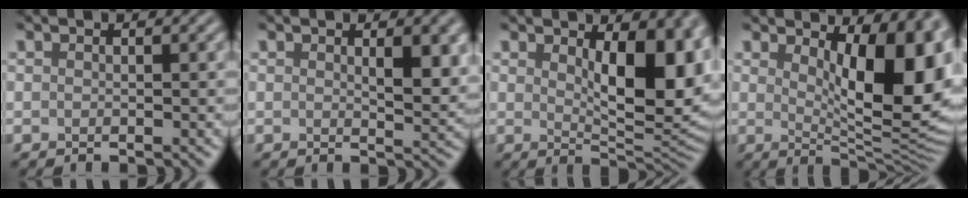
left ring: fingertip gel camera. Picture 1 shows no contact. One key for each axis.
{"total": 3.3, "fx": 1.1, "fy": 1.0, "fz": 2.9, "tx": -0.039, "ty": -0.005, "tz": 0.020}
{"total": 9.4, "fx": 2.4, "fy": 4.0, "fz": 8.1, "tx": -0.112, "ty": -0.004, "tz": 0.040}
{"total": 11.4, "fx": 3.1, "fy": 4.2, "fz": 10.2, "tx": -0.116, "ty": -0.010, "tz": 0.050}